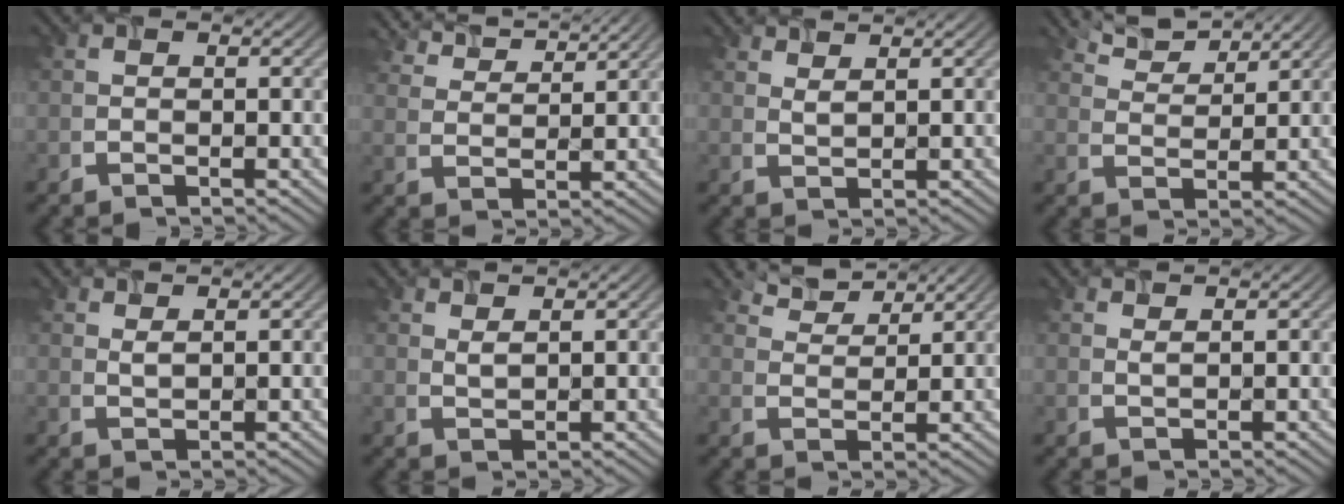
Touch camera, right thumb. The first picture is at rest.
{"total": 5.0, "force": [4.4, 1.3, 1.9], "torque": [-0.053, 0.015, 0.095]}
{"total": 2.1, "force": [1.9, 0.3, 0.8], "torque": [-0.012, 0.002, 0.042]}
{"total": 4.3, "force": [3.7, 1.2, 1.9], "torque": [-0.047, 0.012, 0.084]}
{"total": 1.7, "force": [1.5, 0.3, 0.7], "torque": [-0.012, 0.003, 0.033]}
{"total": 2.0, "force": [1.8, 0.3, 0.8], "torque": [-0.014, 0.002, 0.039]}
{"total": 3.8, "force": [3.2, 1.2, 1.5], "torque": [-0.037, 0.010, 0.076]}
{"total": 1.5, "force": [1.4, 0.0, 0.5], "torque": [-0.007, 0.003, 0.029]}